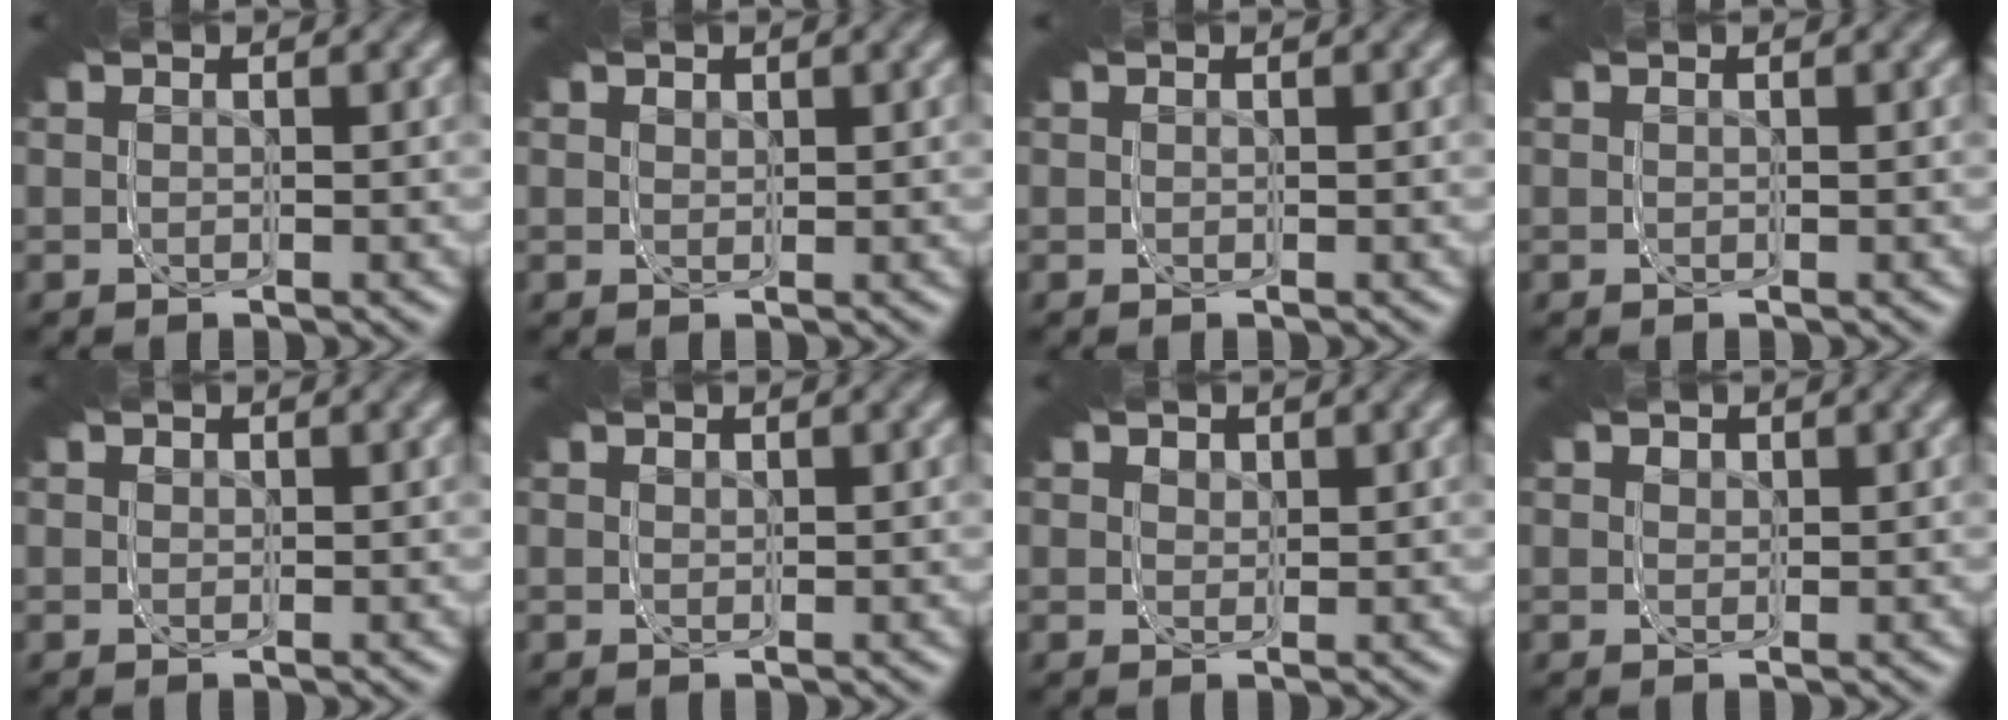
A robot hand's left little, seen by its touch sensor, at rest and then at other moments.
{"total": 1.7, "force": [0.7, 1.5, 0.5], "torque": [-0.019, -0.002, 0.008]}
{"total": 0.0}
{"total": 0.0}
{"total": 1.3, "force": [0.4, 1.2, 0.4], "torque": [-0.014, -0.004, 0.005]}
{"total": 1.0, "force": [0.4, 0.9, 0.3], "torque": [-0.014, -0.003, 0.005]}
{"total": 3.4, "force": [1.4, 2.9, 1.1], "torque": [-0.033, 0.004, 0.013]}
{"total": 2.6, "force": [1.0, 2.3, 0.8], "torque": [-0.026, 0.001, 0.009]}